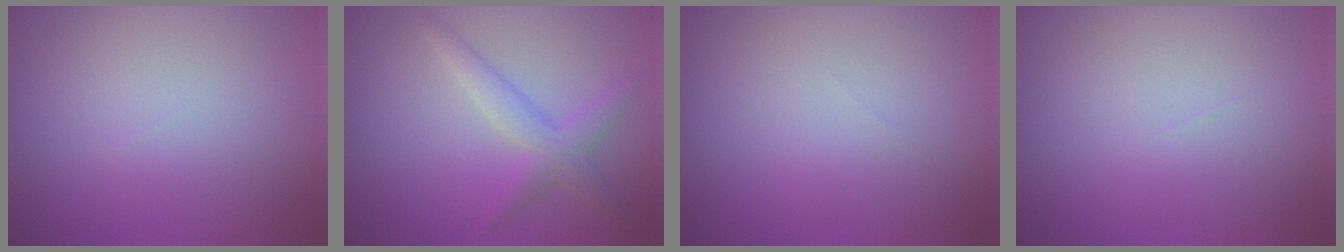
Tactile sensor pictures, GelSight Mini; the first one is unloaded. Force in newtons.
{"total": 2.6, "press": 2.6, "slide": 0.1}
{"total": 0.0}
{"total": 0.0}